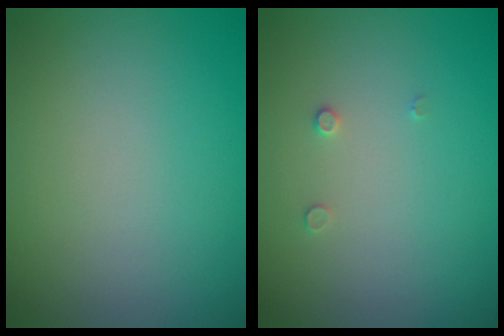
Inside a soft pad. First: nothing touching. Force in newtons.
{"total": 0.6, "press": 0.6, "slide": 0.2}